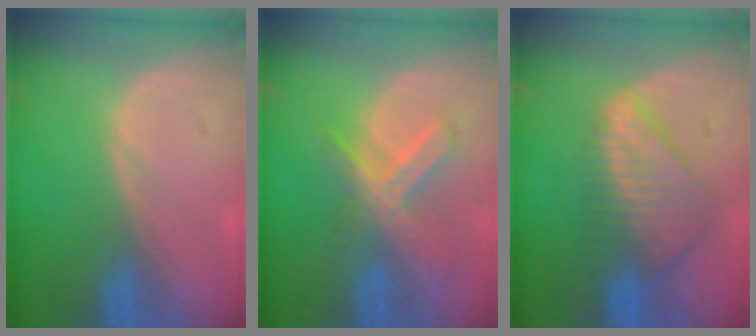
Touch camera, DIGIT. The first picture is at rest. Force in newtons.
{"total": 7.3, "press": 6.3, "slide": 3.7}
{"total": 8.5, "press": 7.4, "slide": 4.2}